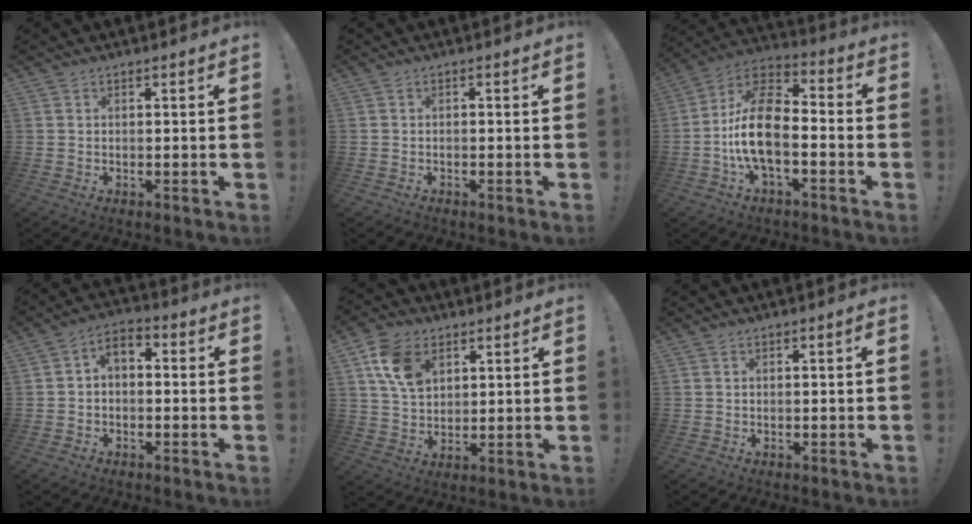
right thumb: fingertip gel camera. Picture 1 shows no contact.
{"total": 0.9, "force": [-0.8, 0.4, 0.1], "torque": [-0.008, 0.003, -0.013]}
{"total": 15.7, "force": [-3.9, 8.2, 12.8], "torque": [-0.254, 0.029, -0.062]}
{"total": 4.2, "force": [-1.0, 3.0, 2.9], "torque": [-0.051, 0.010, -0.015]}
{"total": 11.6, "force": [5.3, 8.0, 6.4], "torque": [-0.101, -0.012, 0.105]}
{"total": 0.5, "force": [0.1, 0.0, 0.5], "torque": [-0.005, -0.002, 0.000]}